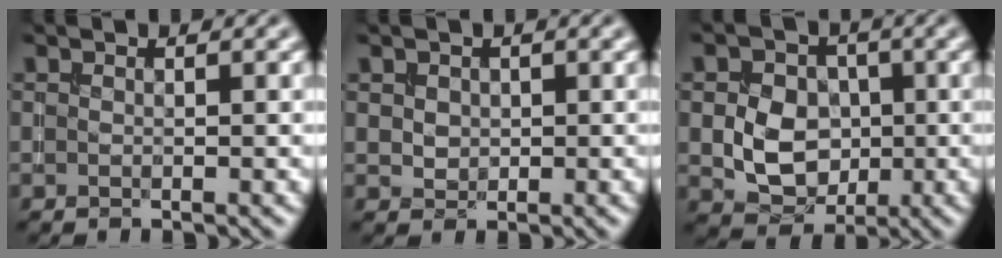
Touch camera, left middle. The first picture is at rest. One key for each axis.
{"total": 1.3, "fx": 0.4, "fy": 1.1, "fz": 0.5, "tx": -0.010, "ty": -0.001, "tz": 0.009}
{"total": 5.4, "fx": -0.5, "fy": 4.3, "fz": 3.3, "tx": -0.056, "ty": -0.002, "tz": -0.010}